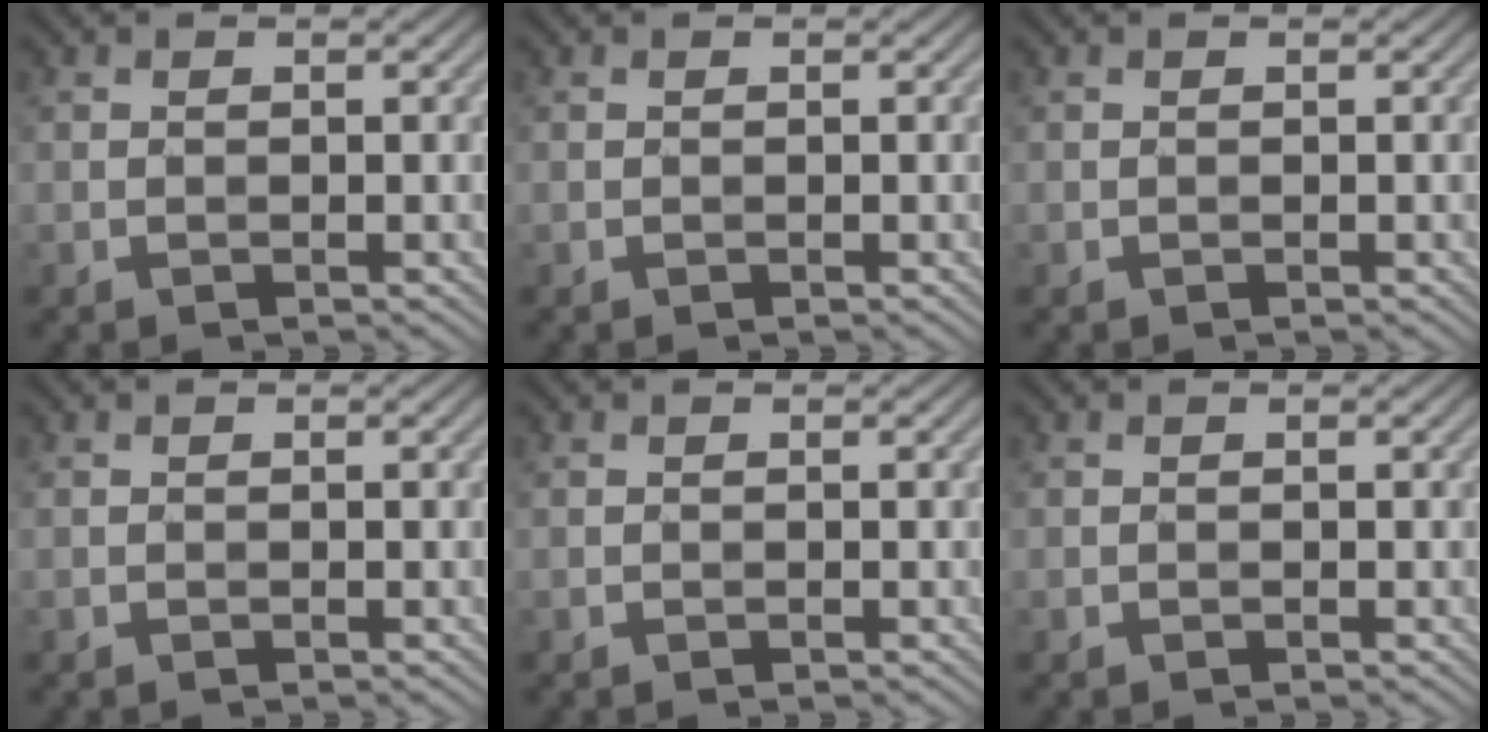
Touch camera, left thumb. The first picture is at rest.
{"total": 0.0}
{"total": 0.0}
{"total": 0.0}
{"total": 0.0}
{"total": 0.0}